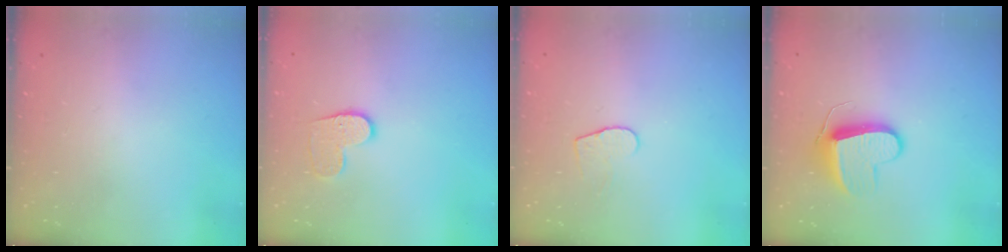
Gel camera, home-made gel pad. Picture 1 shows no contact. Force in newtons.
{"total": 9.2, "press": 9.2, "slide": 0.3}
{"total": 5.0, "press": 5.0, "slide": 0.4}
{"total": 9.8, "press": 9.8, "slide": 0.3}